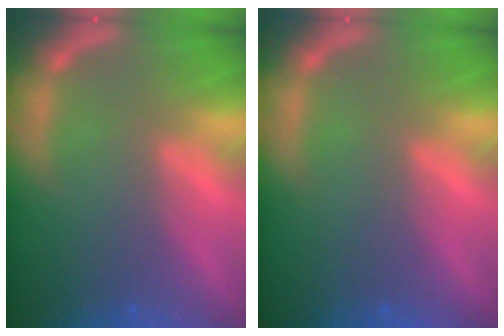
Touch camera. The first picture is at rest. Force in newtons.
{"total": 0.0}